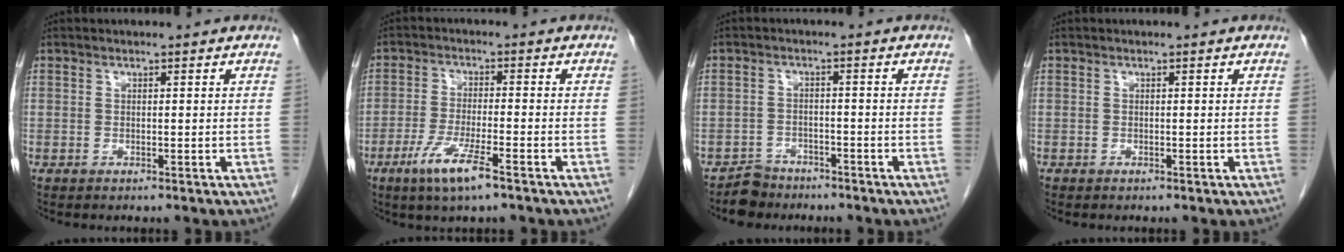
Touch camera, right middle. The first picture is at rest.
{"total": 7.0, "force": [-4.1, 0.5, 5.7], "torque": [-0.116, -0.013, -0.073]}
{"total": 3.5, "force": [-2.9, 1.9, -0.4], "torque": [0.001, 0.005, -0.051]}
{"total": 0.0}